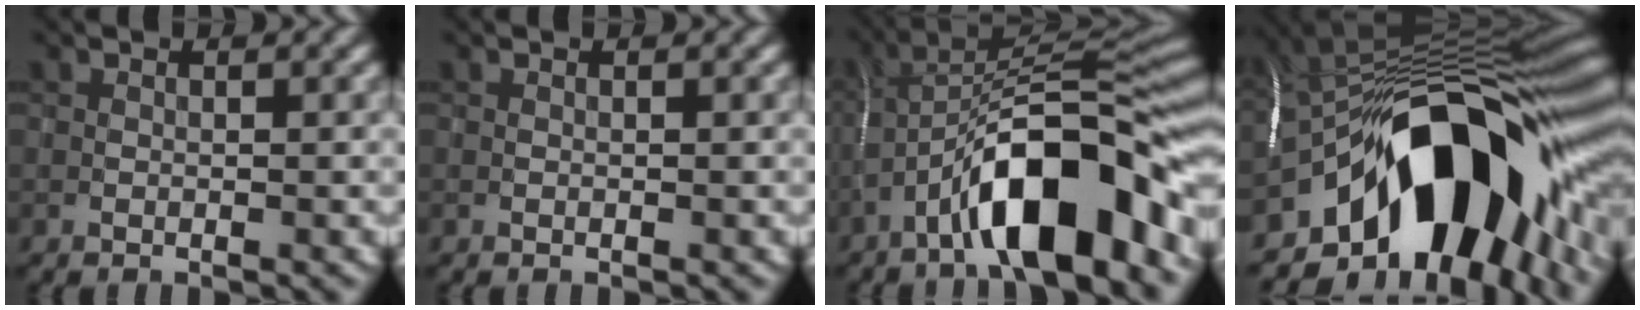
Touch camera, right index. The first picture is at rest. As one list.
[{"total": 0.0}, {"total": 12.4, "force": [-6.2, 3.8, 10.1], "torque": [-0.147, 0.019, -0.105]}, {"total": 15.9, "force": [-5.9, 8.3, 12.2], "torque": [-0.160, 0.024, -0.109]}]